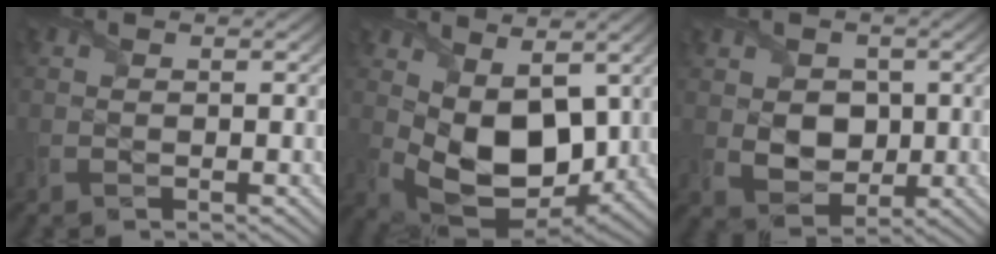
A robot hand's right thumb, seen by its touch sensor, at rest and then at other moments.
{"total": 11.2, "force": [1.3, 7.1, 8.5], "torque": [-0.181, -0.030, 0.031]}
{"total": 5.3, "force": [0.6, 4.4, 2.9], "torque": [-0.071, -0.009, 0.008]}